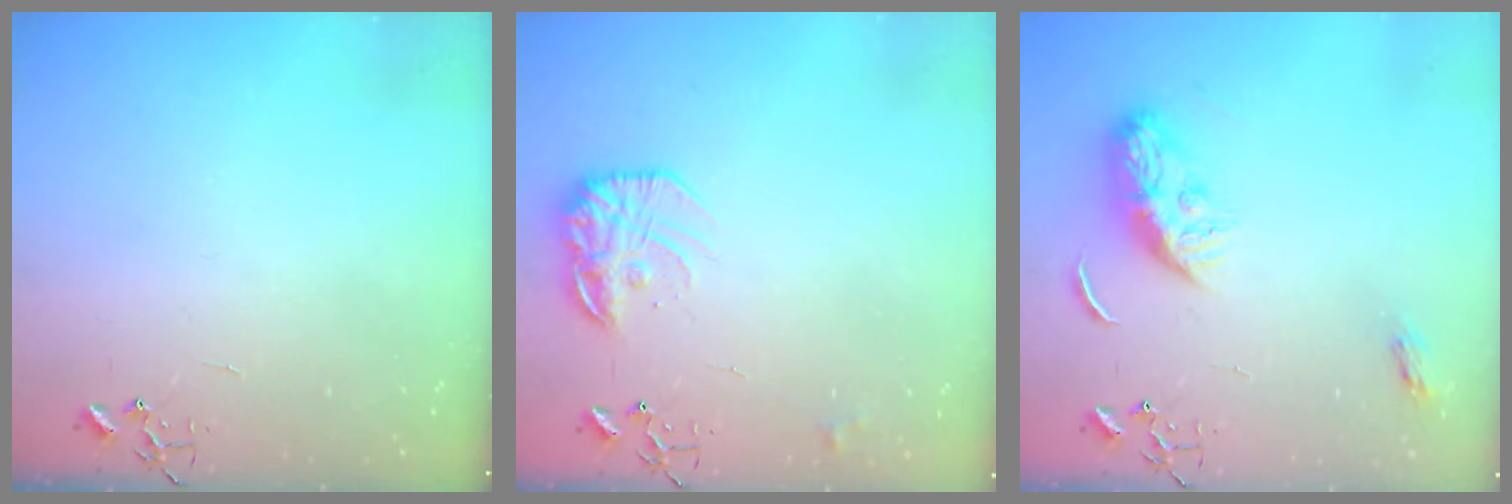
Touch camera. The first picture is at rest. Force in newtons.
{"total": 15.5, "press": 15.5, "slide": 1.0}
{"total": 11.2, "press": 11.2, "slide": 0.5}